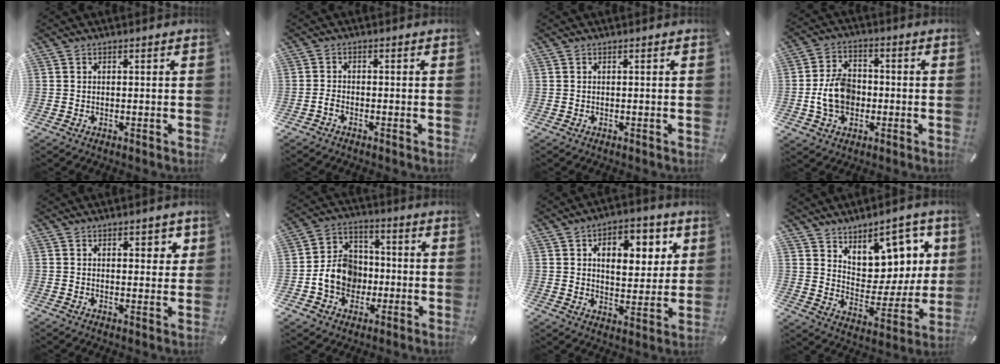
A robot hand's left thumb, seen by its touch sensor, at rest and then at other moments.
{"total": 1.7, "force": [-1.2, 0.9, 0.9], "torque": [-0.017, 0.004, -0.022]}
{"total": 0.0}
{"total": 9.6, "force": [-1.6, 7.4, 6.0], "torque": [-0.115, 0.010, -0.029]}
{"total": 3.3, "force": [1.9, 2.2, 1.5], "torque": [-0.011, -0.005, 0.027]}
{"total": 10.5, "force": [-2.2, 9.0, 4.9], "torque": [-0.104, 0.021, -0.039]}
{"total": 10.7, "force": [4.4, 7.4, 6.4], "torque": [-0.077, -0.016, 0.069]}
{"total": 10.7, "force": [7.4, 7.2, 2.7], "torque": [-0.040, -0.086, 0.141]}